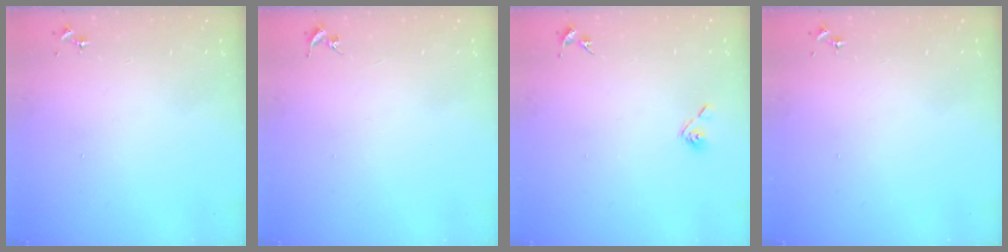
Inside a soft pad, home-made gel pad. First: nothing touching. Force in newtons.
{"total": 0.0}
{"total": 5.3, "press": 4.9, "slide": 2.0}
{"total": 0.0}